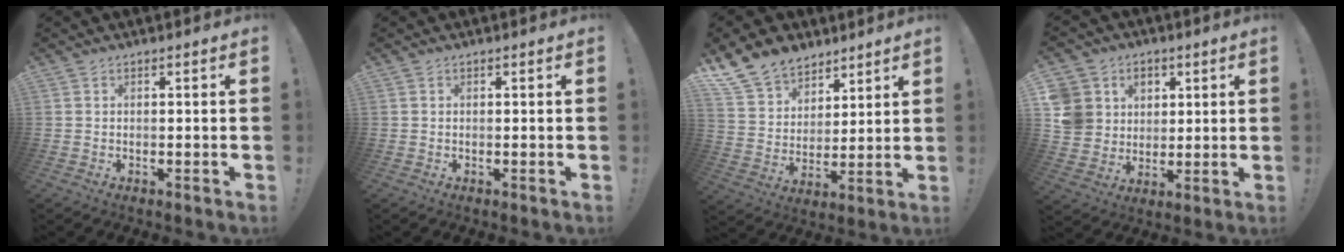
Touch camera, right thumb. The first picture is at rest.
{"total": 0.0}
{"total": 13.3, "force": [9.9, 8.4, 2.8], "torque": [-0.060, -0.072, 0.194]}
{"total": 11.0, "force": [2.8, 10.2, 2.9], "torque": [-0.050, -0.009, 0.066]}